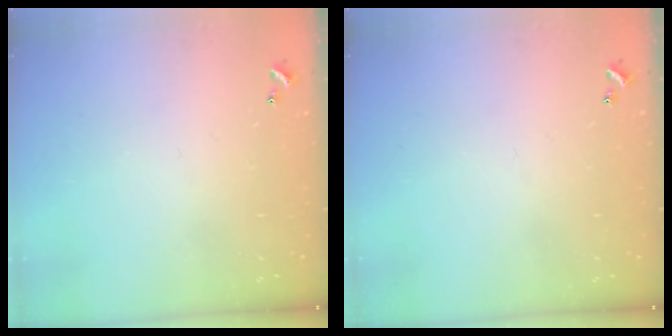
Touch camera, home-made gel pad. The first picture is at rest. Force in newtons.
{"total": 0.0}